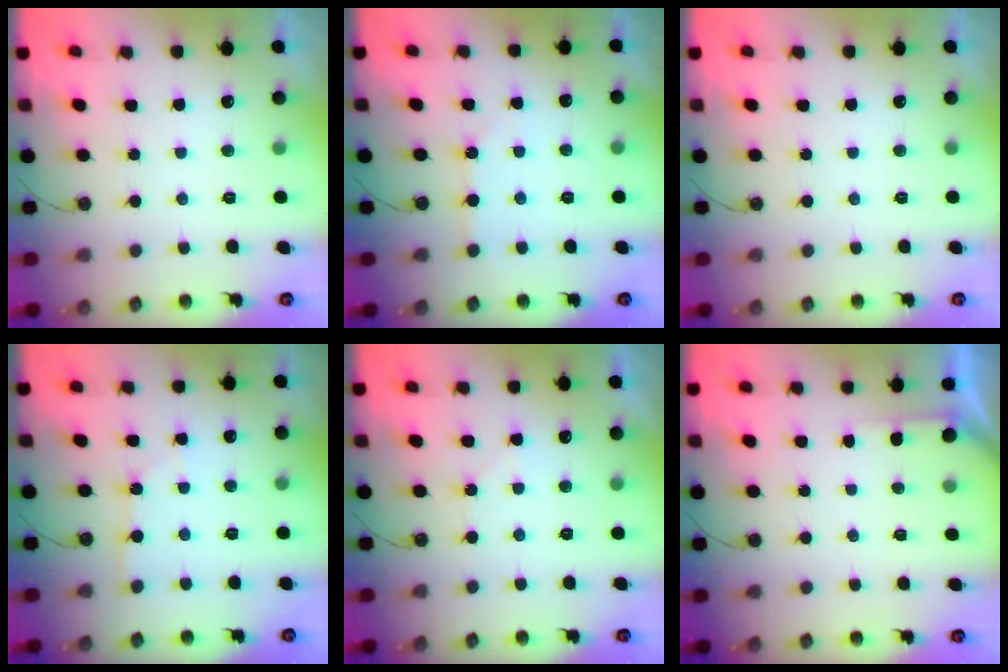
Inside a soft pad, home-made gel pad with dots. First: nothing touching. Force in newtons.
{"total": 1.8, "press": 1.8, "slide": 0.4}
{"total": 0.0}
{"total": 4.2, "press": 4.2, "slide": 0.5}
{"total": 5.4, "press": 5.3, "slide": 0.8}
{"total": 1.5, "press": 1.5, "slide": 0.2}